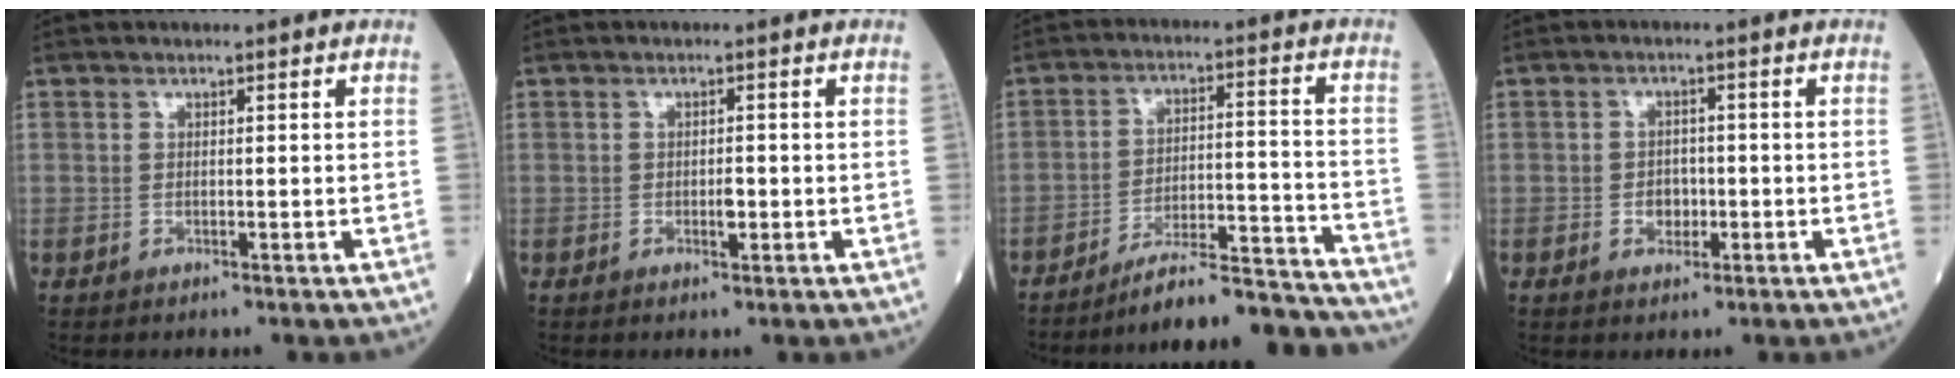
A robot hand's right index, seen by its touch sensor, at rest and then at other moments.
{"total": 1.4, "force": [-0.4, 0.4, 1.3], "torque": [-0.021, 0.000, -0.005]}
{"total": 15.8, "force": [-15.2, 0.7, 4.0], "torque": [-0.049, 0.027, -0.222]}
{"total": 2.6, "force": [-0.8, 1.9, 1.6], "torque": [-0.019, 0.005, -0.010]}